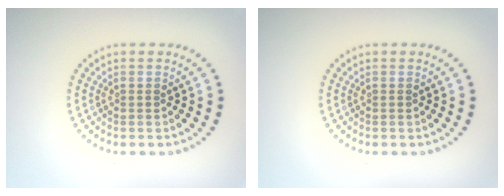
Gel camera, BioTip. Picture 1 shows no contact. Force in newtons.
{"total": 0.0}